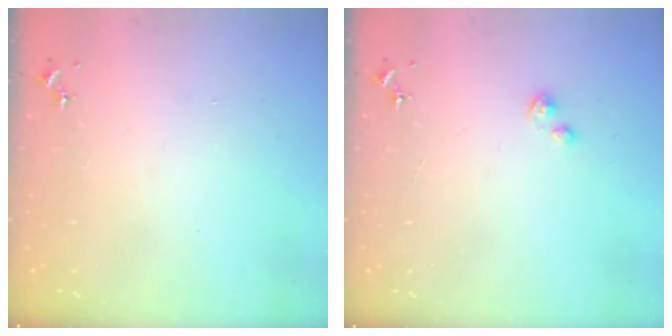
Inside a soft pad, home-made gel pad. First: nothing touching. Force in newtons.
{"total": 2.1, "press": 2.0, "slide": 0.5}